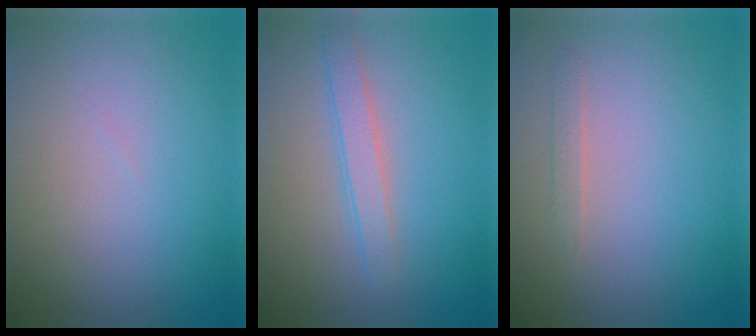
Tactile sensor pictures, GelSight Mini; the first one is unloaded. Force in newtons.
{"total": 2.1, "press": 2.1, "slide": 0.0}
{"total": 0.9, "press": 0.8, "slide": 0.1}